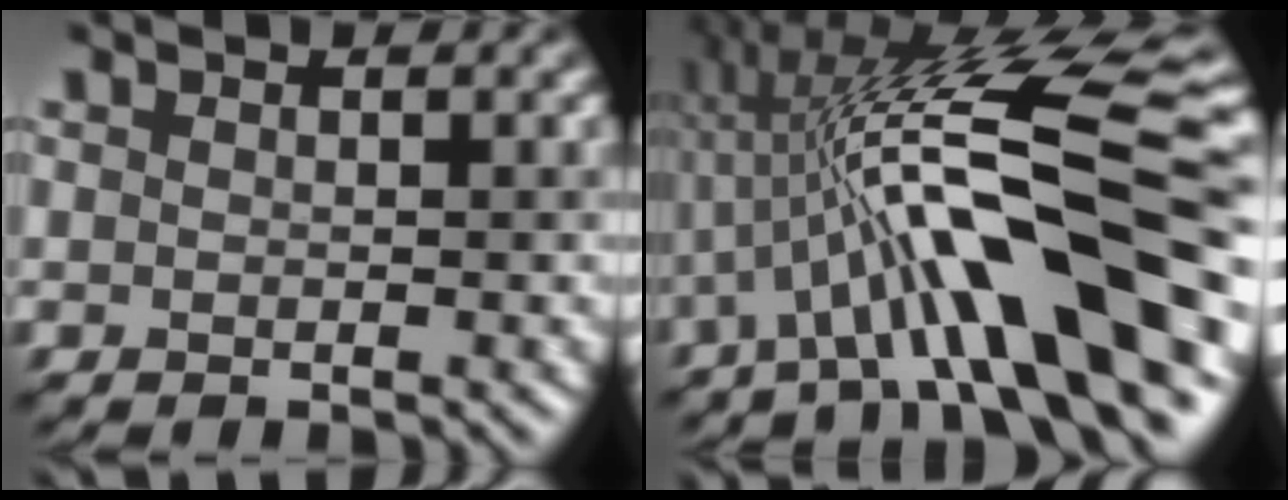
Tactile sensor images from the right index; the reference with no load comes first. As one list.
[{"total": 12.9, "force": [-2.1, 2.8, 12.4], "torque": [-0.198, 0.032, -0.035]}]